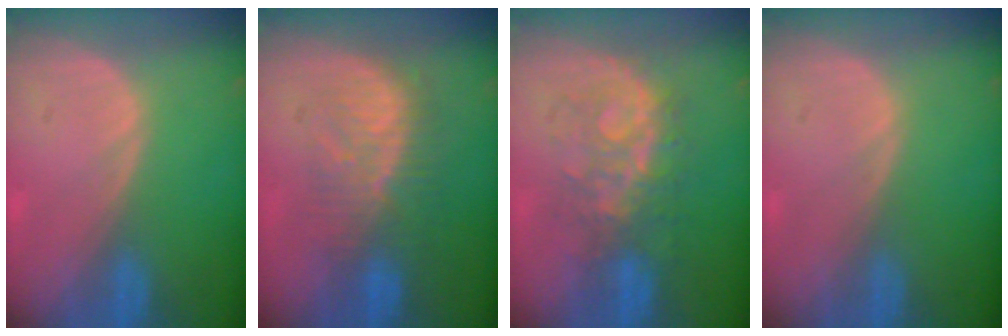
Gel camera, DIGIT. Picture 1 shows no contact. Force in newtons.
{"total": 8.2, "press": 8.0, "slide": 1.6}
{"total": 7.7, "press": 7.6, "slide": 0.7}
{"total": 0.0}